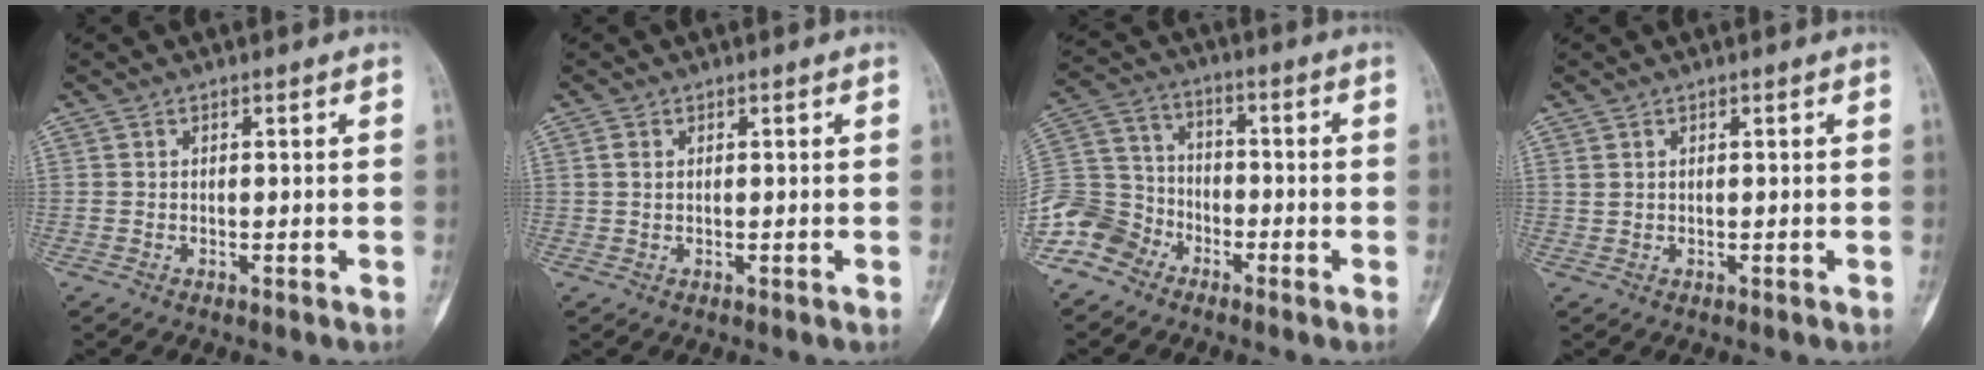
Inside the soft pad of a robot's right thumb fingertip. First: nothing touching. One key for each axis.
{"total": 1.2, "fx": 0.3, "fy": 0.8, "fz": 0.8, "tx": -0.018, "ty": 0.001, "tz": 0.008}
{"total": 11.4, "fx": -7.1, "fy": 8.4, "fz": 3.1, "tx": -0.047, "ty": 0.055, "tz": -0.150}
{"total": 0.8, "fx": 0.4, "fy": 0.5, "fz": 0.4, "tx": -0.006, "ty": 0.004, "tz": 0.011}